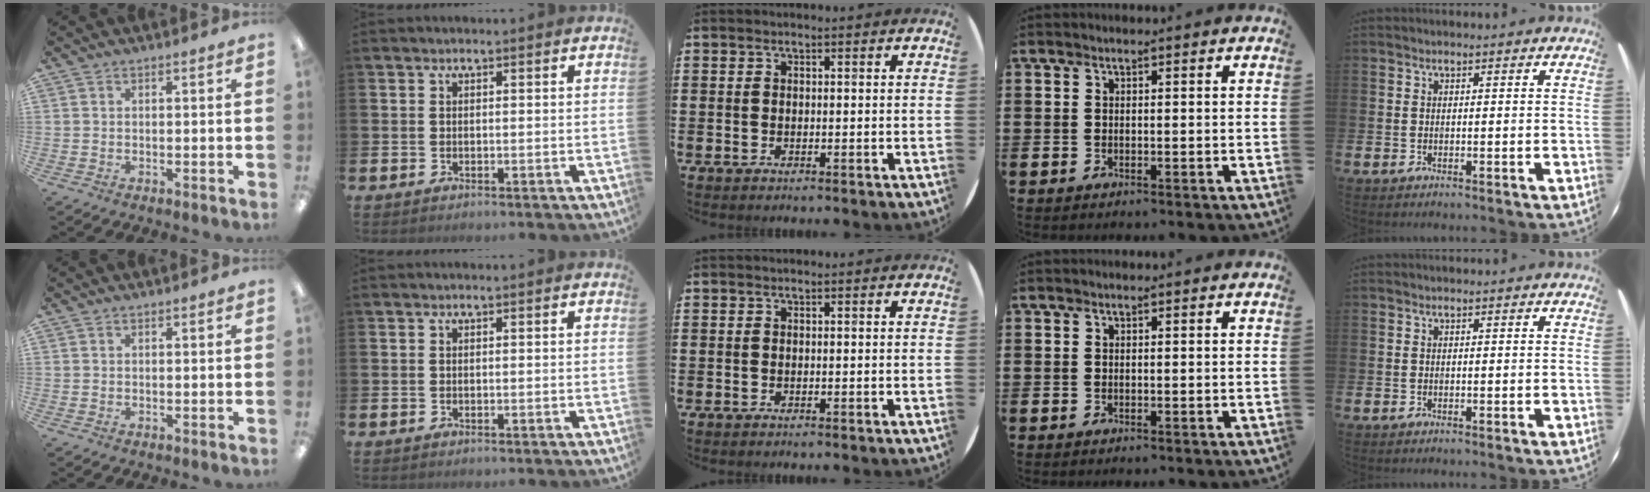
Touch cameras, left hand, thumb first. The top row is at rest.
{}